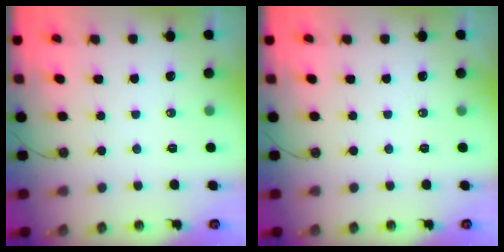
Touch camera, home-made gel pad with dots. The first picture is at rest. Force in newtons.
{"total": 0.6, "press": 0.0, "slide": 0.6}